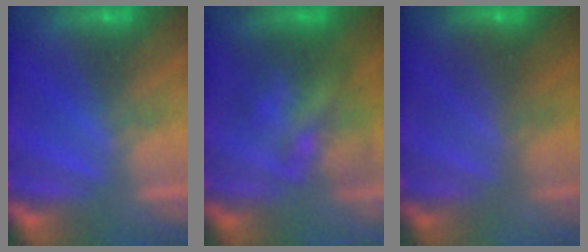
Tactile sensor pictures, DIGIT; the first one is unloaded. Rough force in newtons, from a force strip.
{"total": 3.7}
{"total": 2.1}